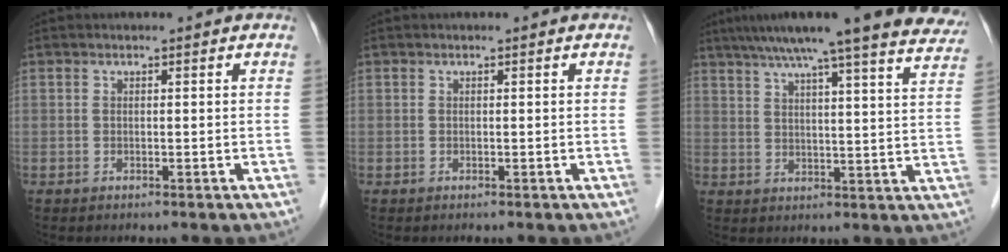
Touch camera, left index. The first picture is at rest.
{"total": 0.0}
{"total": 24.6, "force": [20.9, 1.5, 12.9], "torque": [-0.193, -0.014, 0.255]}